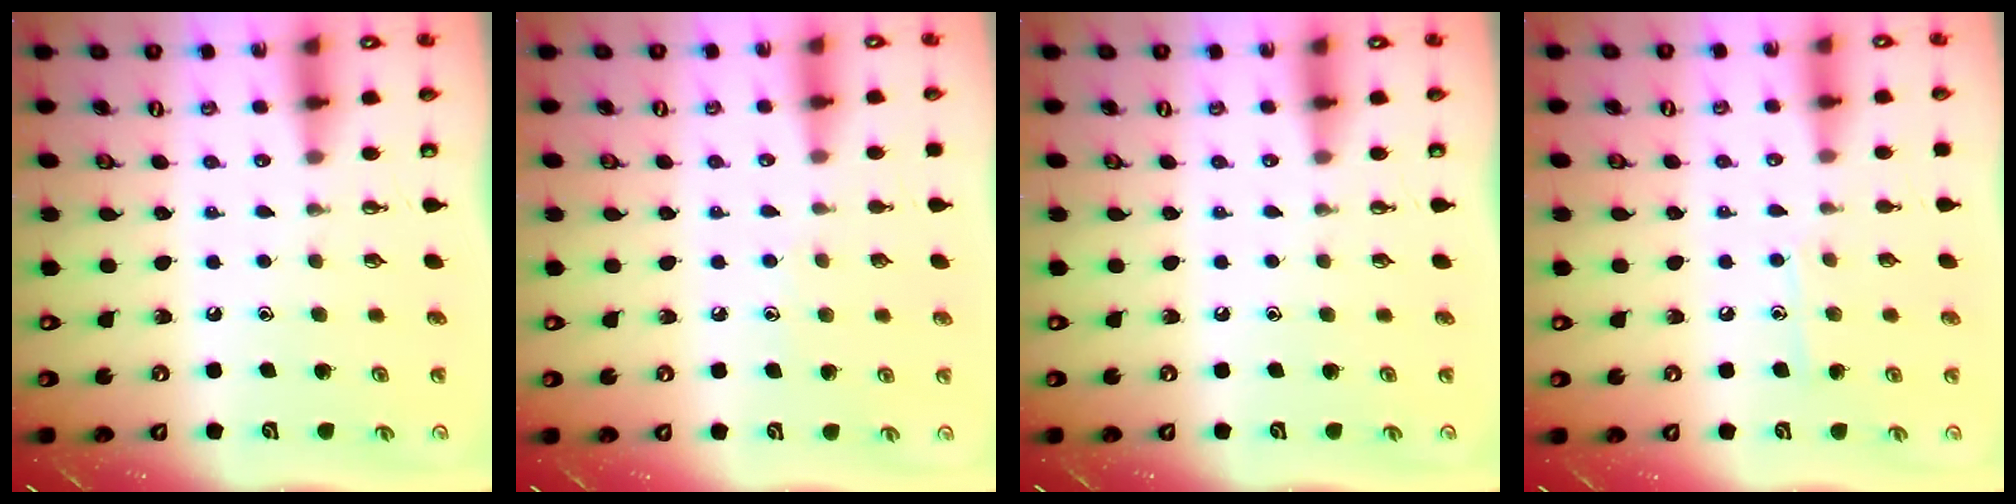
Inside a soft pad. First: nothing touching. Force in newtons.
{"total": 4.4, "press": 4.3, "slide": 0.6}
{"total": 0.0}
{"total": 7.3, "press": 7.2, "slide": 0.6}